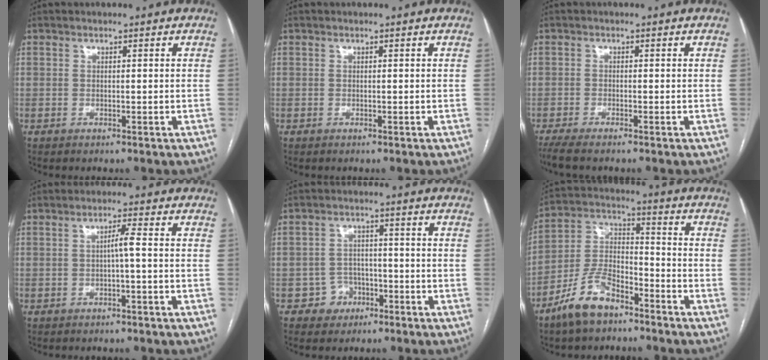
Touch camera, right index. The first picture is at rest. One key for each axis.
{"total": 0.0}
{"total": 4.1, "fx": -3.3, "fy": 0.3, "fz": 2.4, "tx": -0.038, "ty": -0.009, "tz": -0.057}
{"total": 2.2, "fx": -0.3, "fy": -0.2, "fz": 2.1, "tx": -0.033, "ty": 0.003, "tz": -0.005}
{"total": 4.2, "fx": -2.1, "fy": 3.6, "fz": 0.3, "tx": 0.006, "ty": 0.016, "tz": -0.031}
{"total": 12.0, "fx": -8.7, "fy": 4.6, "fz": 6.8, "tx": -0.143, "ty": 0.018, "tz": -0.170}